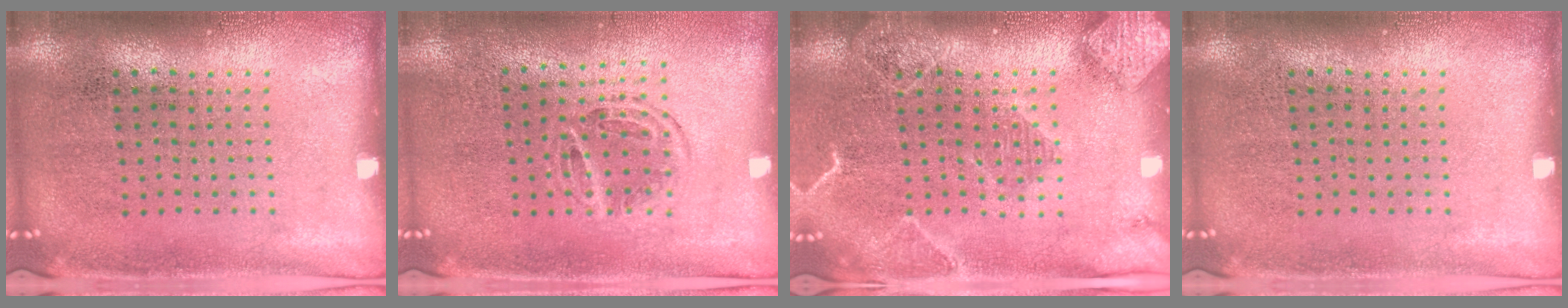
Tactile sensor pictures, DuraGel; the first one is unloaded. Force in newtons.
{"total": 1.0, "press": 1.0, "slide": 0.4}
{"total": 2.2, "press": 2.1, "slide": 0.8}
{"total": 0.0}